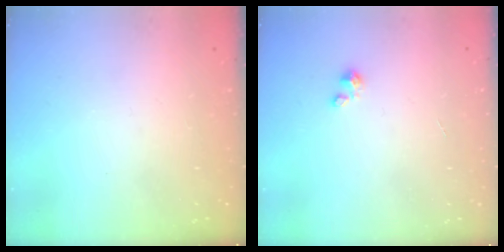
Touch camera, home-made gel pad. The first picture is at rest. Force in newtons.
{"total": 1.2, "press": 1.1, "slide": 0.1}